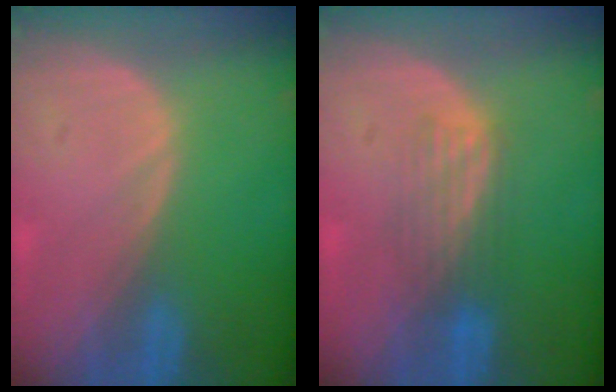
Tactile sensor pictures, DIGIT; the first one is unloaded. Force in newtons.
{"total": 3.8, "press": 3.8, "slide": 0.1}